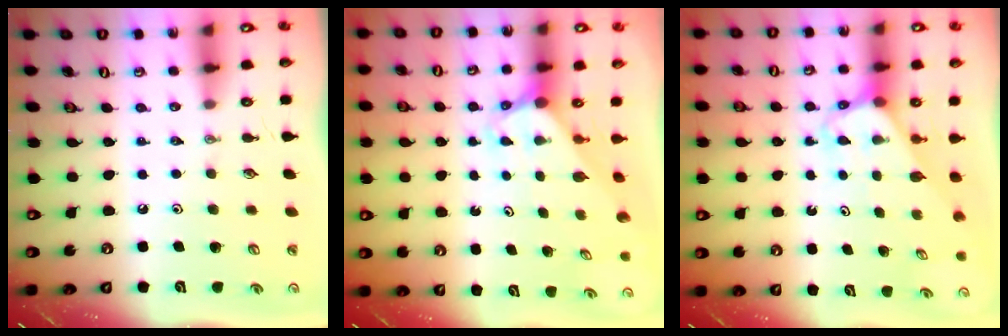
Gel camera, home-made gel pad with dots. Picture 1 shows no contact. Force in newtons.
{"total": 2.7, "press": 2.7, "slide": 0.1}
{"total": 3.1, "press": 3.1, "slide": 0.2}